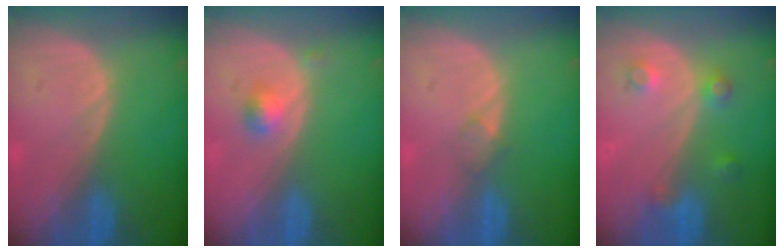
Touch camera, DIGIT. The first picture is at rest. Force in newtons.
{"total": 2.2, "press": 2.0, "slide": 1.0}
{"total": 1.4, "press": 1.4, "slide": 0.1}
{"total": 3.6, "press": 3.4, "slide": 1.3}